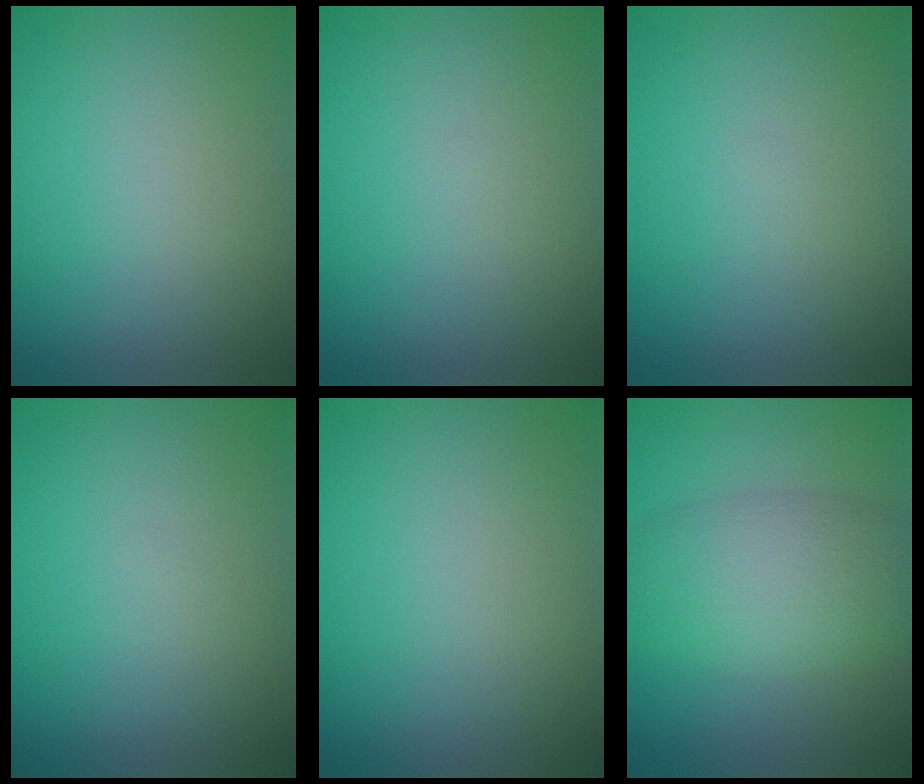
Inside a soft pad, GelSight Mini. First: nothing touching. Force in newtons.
{"total": 0.0}
{"total": 0.0}
{"total": 0.0}
{"total": 0.0}
{"total": 5.8, "press": 5.8, "slide": 0.1}